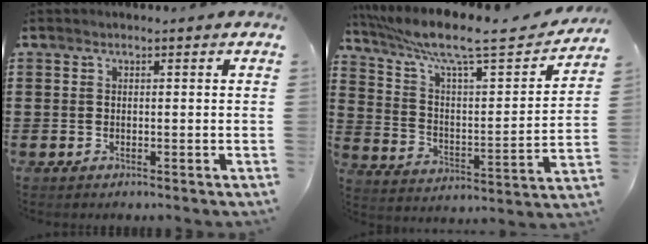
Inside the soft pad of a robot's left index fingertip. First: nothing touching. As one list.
[{"total": 10.2, "force": [7.9, 1.2, 6.4], "torque": [-0.146, -0.051, 0.126]}]